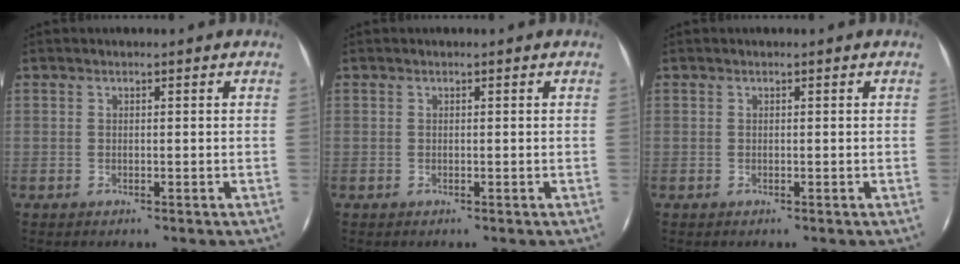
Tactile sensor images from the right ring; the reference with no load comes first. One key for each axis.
{"total": 0.0}
{"total": 0.0}